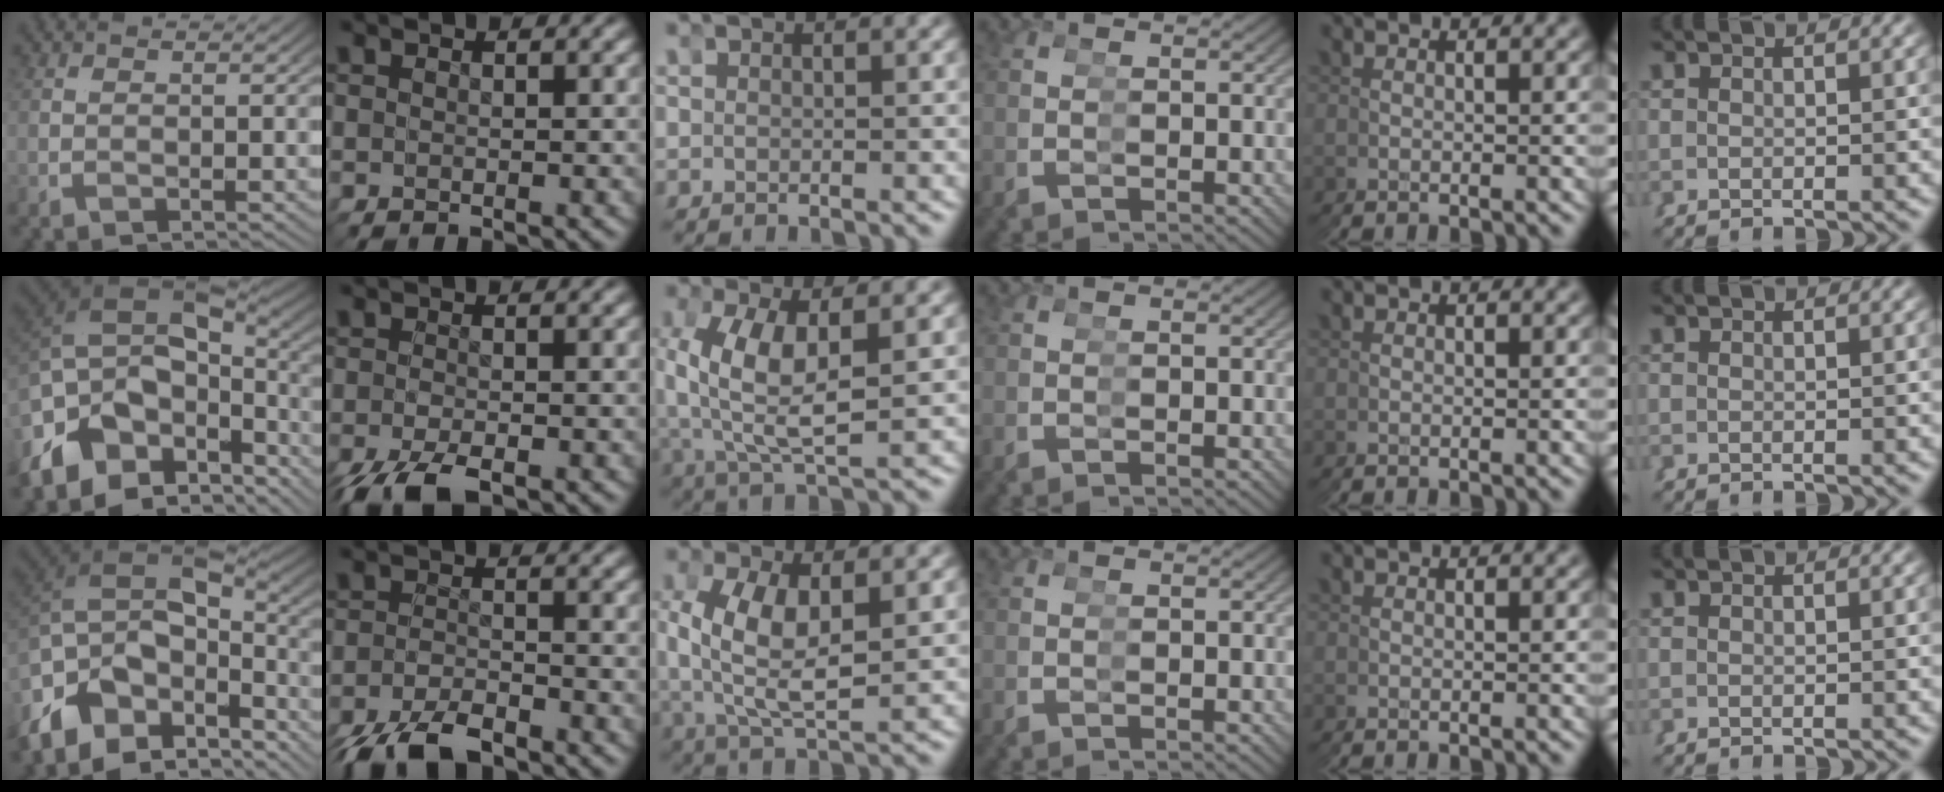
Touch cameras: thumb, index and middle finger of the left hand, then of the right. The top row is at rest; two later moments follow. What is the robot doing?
{"motion": "grasp_and_lifting", "object": "pipette"}